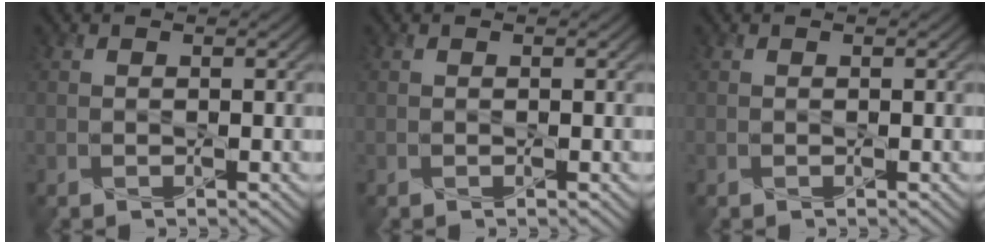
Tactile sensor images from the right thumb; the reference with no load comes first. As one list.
[{"total": 0.0}, {"total": 0.0}]